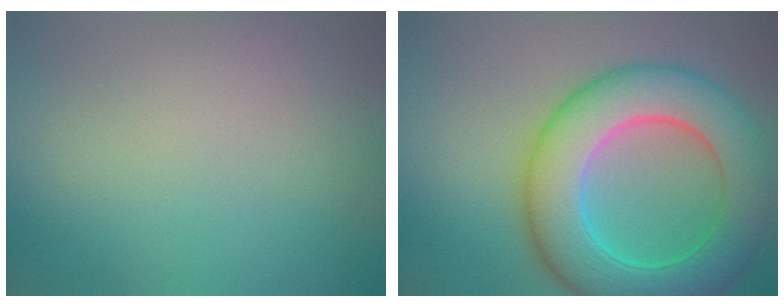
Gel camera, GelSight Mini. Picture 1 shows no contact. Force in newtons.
{"total": 11.0, "press": 11.0, "slide": 0.5}